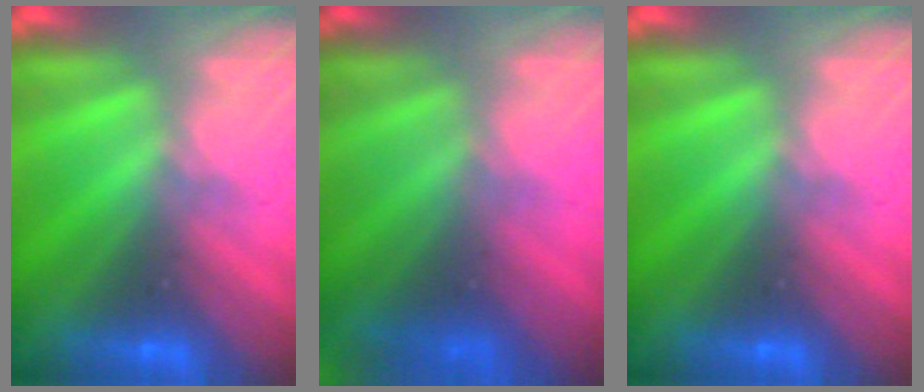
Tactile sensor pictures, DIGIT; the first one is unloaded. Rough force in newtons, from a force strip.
{"total": 10.6}
{"total": 0.0}